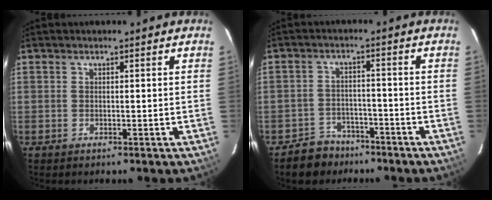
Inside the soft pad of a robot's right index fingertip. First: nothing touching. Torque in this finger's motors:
{"motor_torque": [-0.14, -0.21, -0.12, -0.07]}